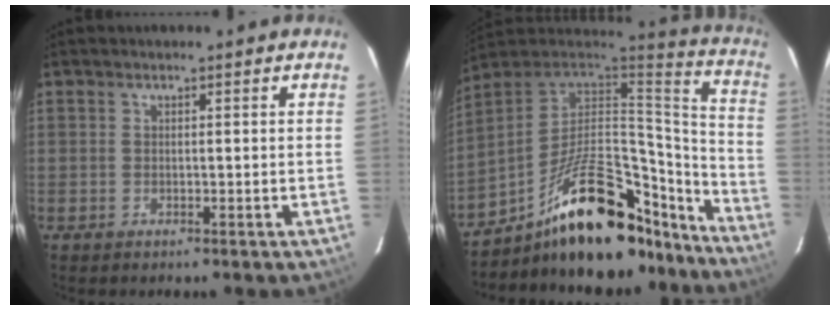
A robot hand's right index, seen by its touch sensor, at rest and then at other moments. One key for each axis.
{"total": 27.9, "fx": -18.9, "fy": 11.6, "fz": 16.8, "tx": -0.256, "ty": 0.040, "tz": -0.272}